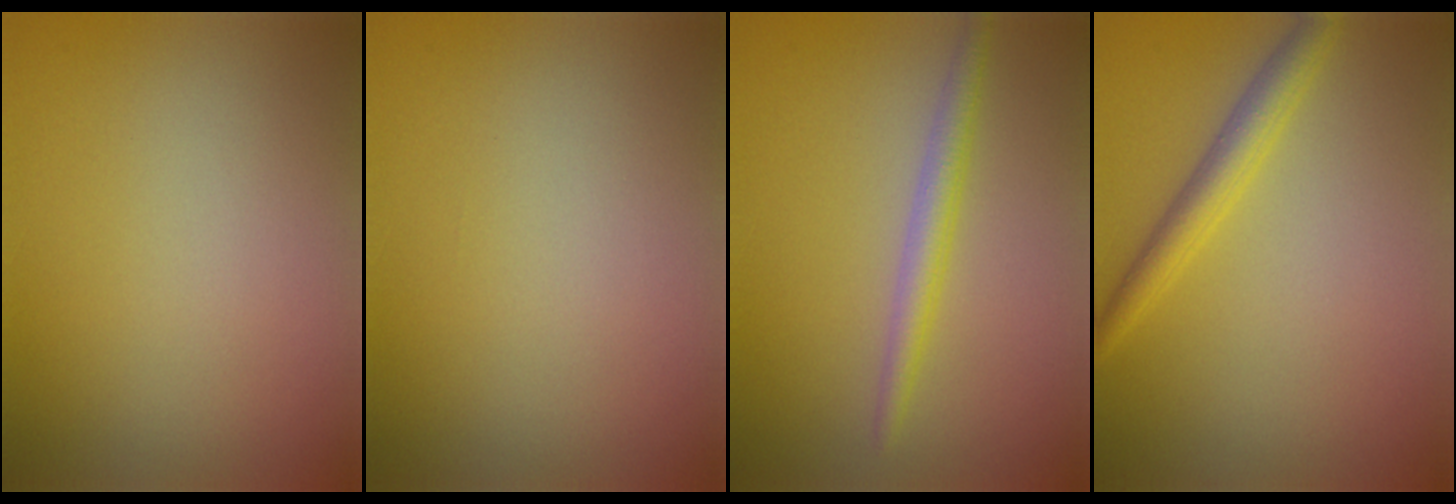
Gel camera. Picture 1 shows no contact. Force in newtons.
{"total": 0.0}
{"total": 2.3, "press": 2.3, "slide": 0.1}
{"total": 2.7, "press": 2.7, "slide": 0.3}